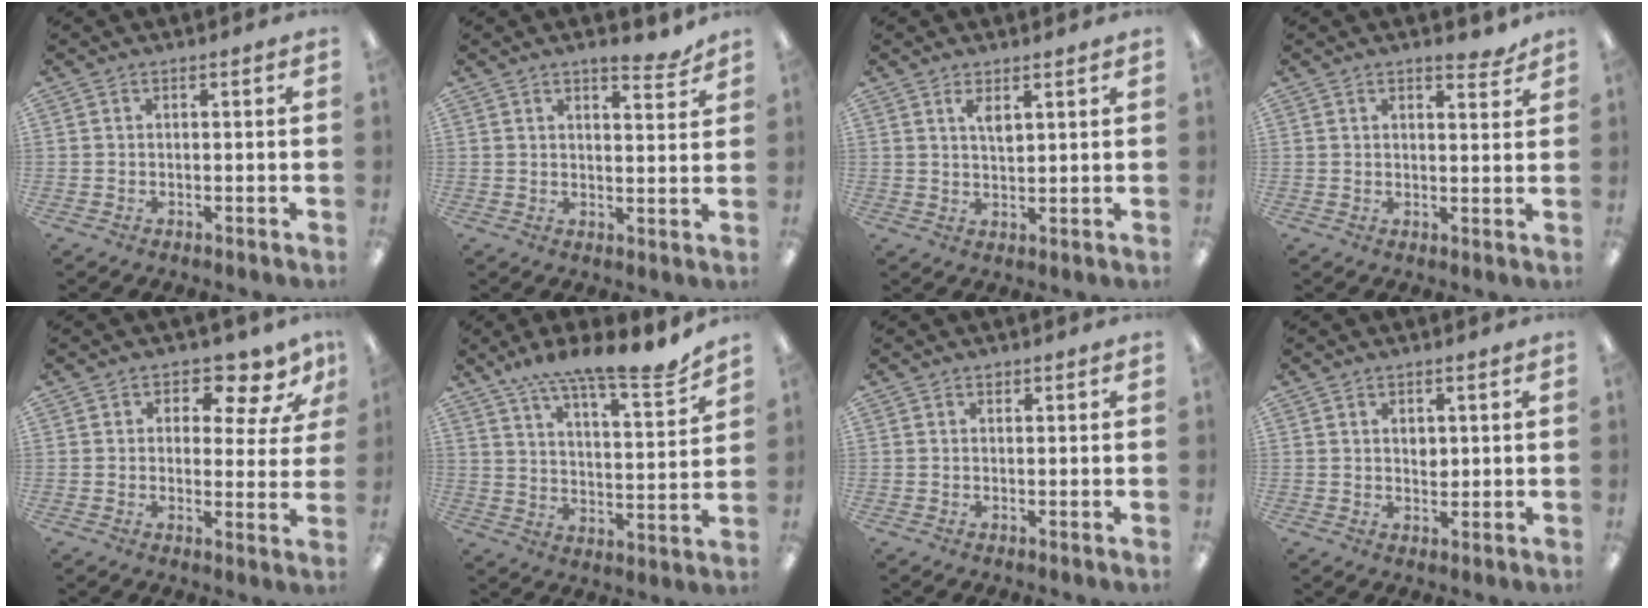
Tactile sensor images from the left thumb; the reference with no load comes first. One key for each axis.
{"total": 5.0, "fx": 4.2, "fy": 1.4, "fz": 2.3, "tx": -0.022, "ty": -0.026, "tz": 0.070}
{"total": 3.5, "fx": 2.3, "fy": 1.1, "fz": 2.3, "tx": -0.035, "ty": -0.006, "tz": 0.037}
{"total": 3.5, "fx": 2.9, "fy": 1.2, "fz": 1.6, "tx": -0.013, "ty": -0.015, "tz": 0.048}
{"total": 7.1, "fx": 4.7, "fy": 3.5, "fz": 4.0, "tx": -0.049, "ty": -0.031, "tz": 0.077}
{"total": 13.0, "fx": 11.8, "fy": 1.7, "fz": 5.1, "tx": -0.088, "ty": -0.089, "tz": 0.205}
{"total": 0.6, "fx": 0.5, "fy": 0.4, "fz": 0.2, "tx": 0.004, "ty": -0.002, "tz": 0.007}
{"total": 2.3, "fx": 1.0, "fy": 1.4, "fz": 1.4, "tx": -0.015, "ty": -0.004, "tz": 0.015}